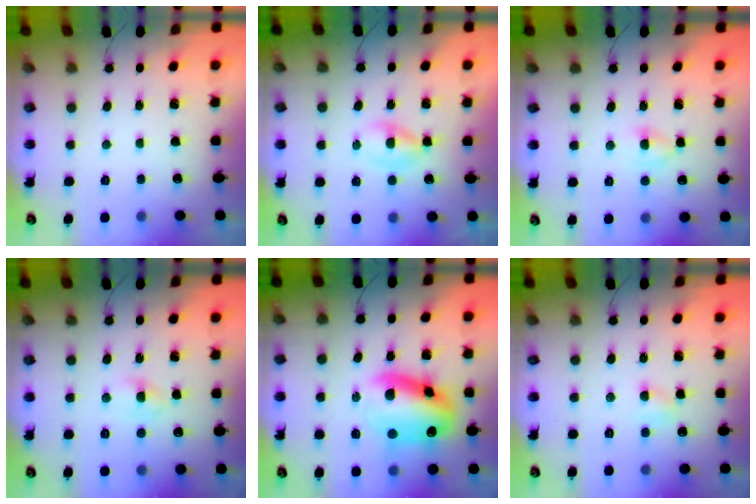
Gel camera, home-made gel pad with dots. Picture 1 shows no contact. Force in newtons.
{"total": 2.1, "press": 1.7, "slide": 1.2}
{"total": 3.6, "press": 3.4, "slide": 1.1}
{"total": 2.1, "press": 1.8, "slide": 1.0}
{"total": 13.9, "press": 13.7, "slide": 2.5}
{"total": 3.9, "press": 3.8, "slide": 0.8}